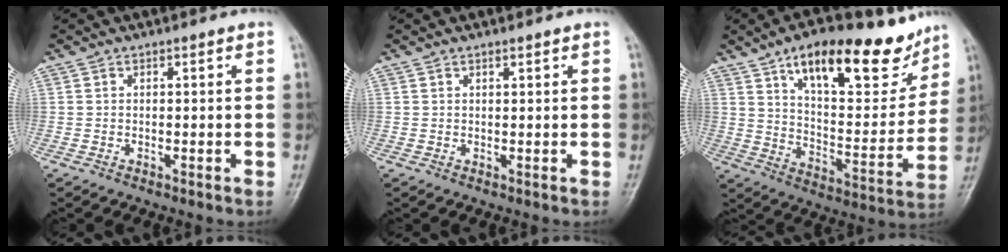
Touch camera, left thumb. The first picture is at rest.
{"total": 0.8, "force": [0.6, 0.2, 0.5], "torque": [-0.008, -0.003, 0.011]}
{"total": 23.6, "force": [15.2, 9.0, 15.7], "torque": [-0.183, -0.050, 0.238]}